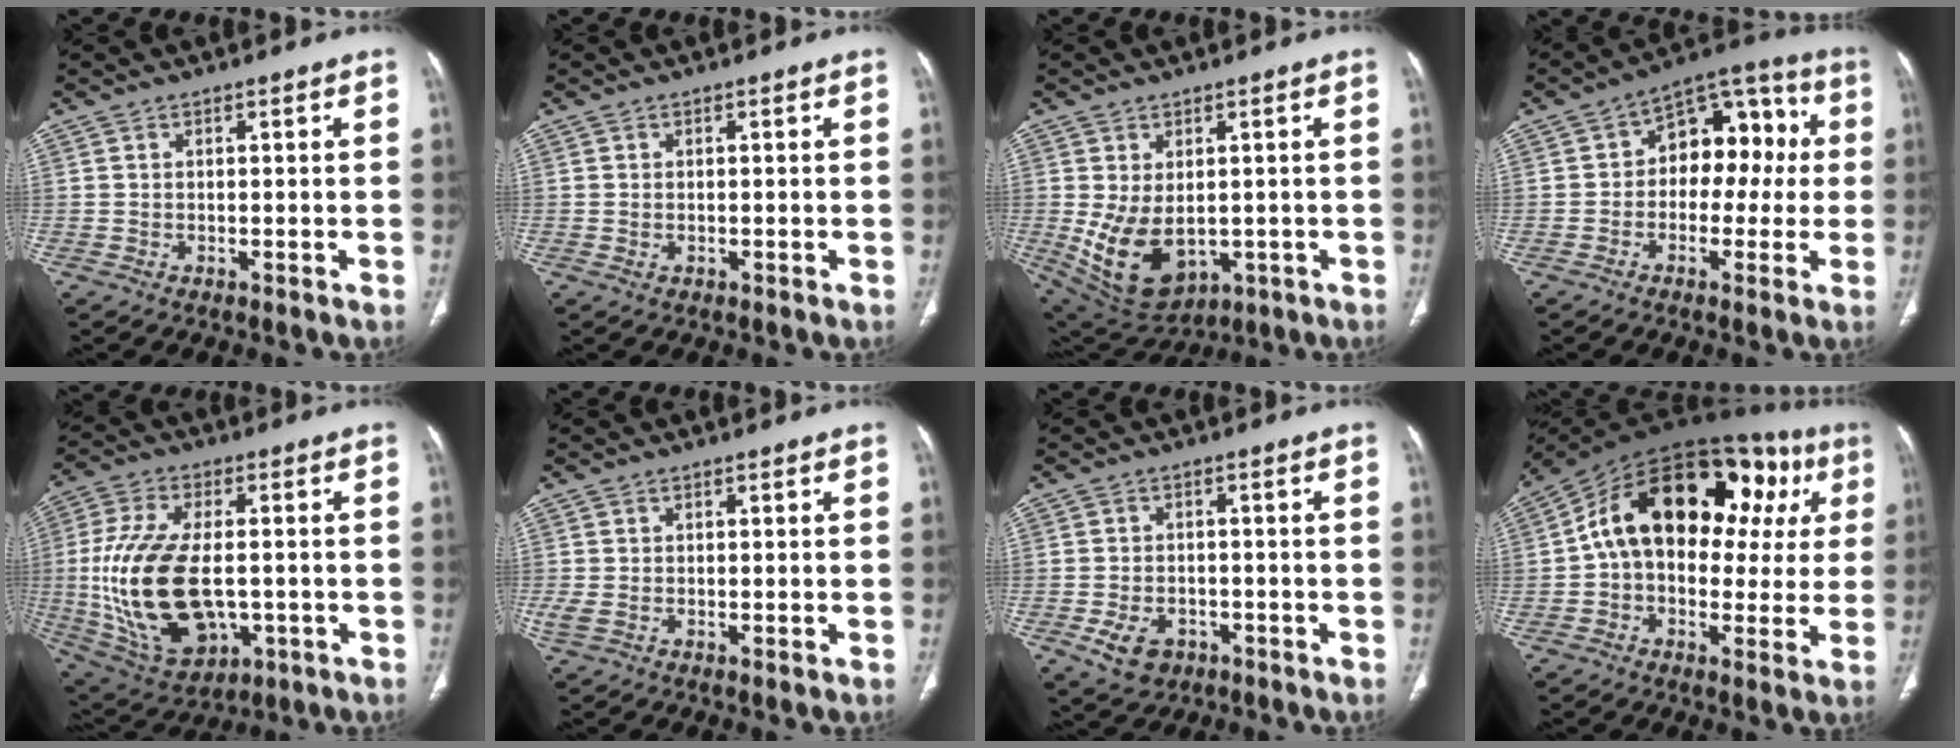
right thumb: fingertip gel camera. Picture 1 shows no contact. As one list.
[{"total": 0.6, "force": [-0.1, 0.5, 0.4], "torque": [-0.014, 0.005, 0.003]}, {"total": 12.1, "force": [-1.4, 7.8, 9.2], "torque": [-0.154, -0.009, 0.009]}, {"total": 13.1, "force": [0.5, 8.8, 9.7], "torque": [-0.081, 0.048, -0.006]}, {"total": 21.6, "force": [-2.0, 12.1, 17.8], "torque": [-0.360, -0.005, -0.011]}, {"total": 2.0, "force": [-0.2, 1.2, 1.5], "torque": [-0.051, -0.002, -0.004]}, {"total": 6.2, "force": [-2.7, 4.5, 3.3], "torque": [-0.053, 0.014, -0.035]}, {"total": 25.9, "force": [5.8, 15.7, 19.8], "torque": [-0.267, 0.061, 0.081]}]